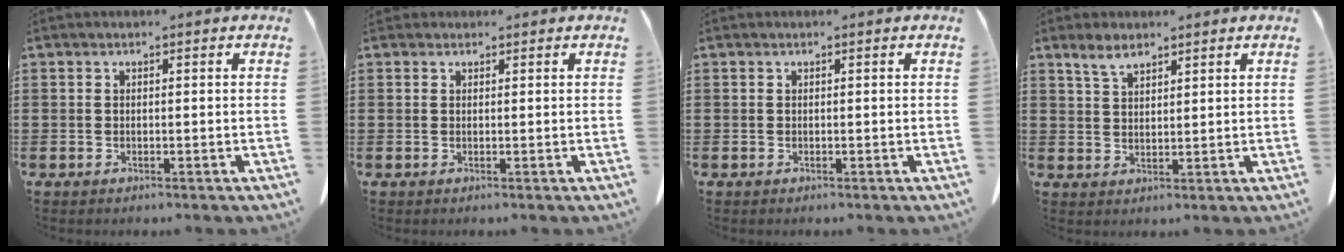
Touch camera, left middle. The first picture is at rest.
{"total": 0.7, "force": [0.6, 0.4, 0.1], "torque": [-0.004, 0.001, 0.012]}
{"total": 0.0}
{"total": 3.4, "force": [2.4, 1.5, 1.8], "torque": [-0.042, 0.004, 0.045]}